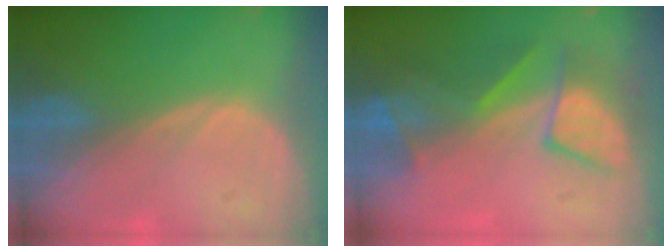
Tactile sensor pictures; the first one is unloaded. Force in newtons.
{"total": 8.0, "press": 7.5, "slide": 2.7}